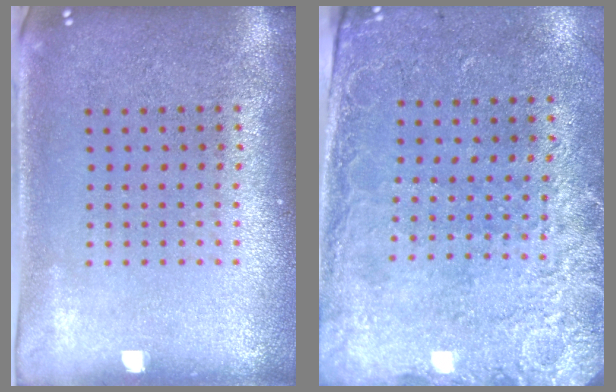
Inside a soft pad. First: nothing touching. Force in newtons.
{"total": 2.5, "press": 1.9, "slide": 1.6}